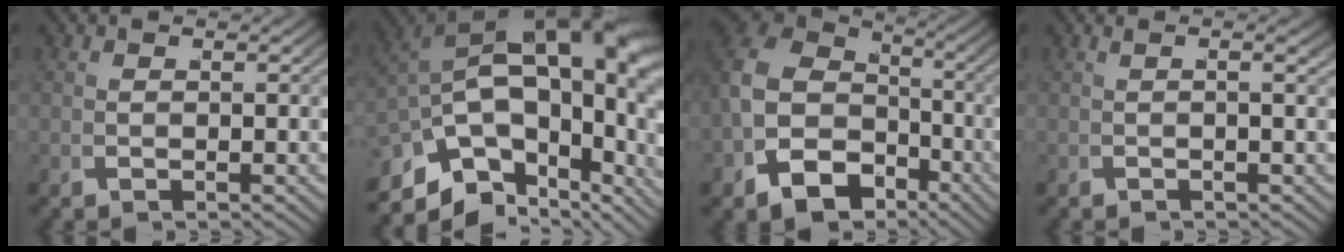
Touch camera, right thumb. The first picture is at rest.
{"total": 18.6, "force": [-2.1, 12.1, 13.9], "torque": [-0.269, -0.061, -0.005]}
{"total": 11.2, "force": [-2.2, 8.8, 6.5], "torque": [-0.138, -0.043, -0.021]}
{"total": 1.4, "force": [0.1, -0.1, 1.4], "torque": [-0.020, 0.007, 0.002]}